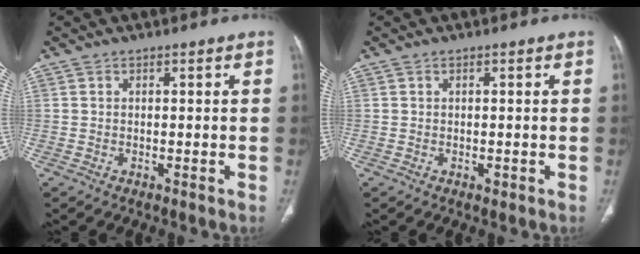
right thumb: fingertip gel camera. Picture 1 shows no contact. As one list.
[{"total": 0.8, "force": [-0.1, 0.5, 0.6], "torque": [-0.007, -0.001, 0.001]}]